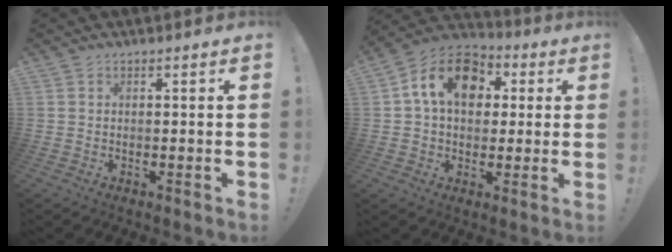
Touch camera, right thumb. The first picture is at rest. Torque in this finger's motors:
{"motor_torque": [1.00, 1.13, 0.59, -0.40, 0.07]}